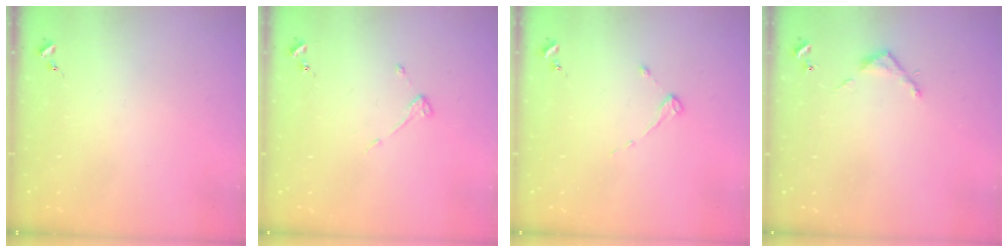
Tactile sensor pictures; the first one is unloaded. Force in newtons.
{"total": 4.3, "press": 4.3, "slide": 0.4}
{"total": 2.6, "press": 2.5, "slide": 0.4}
{"total": 3.6, "press": 3.6, "slide": 0.2}